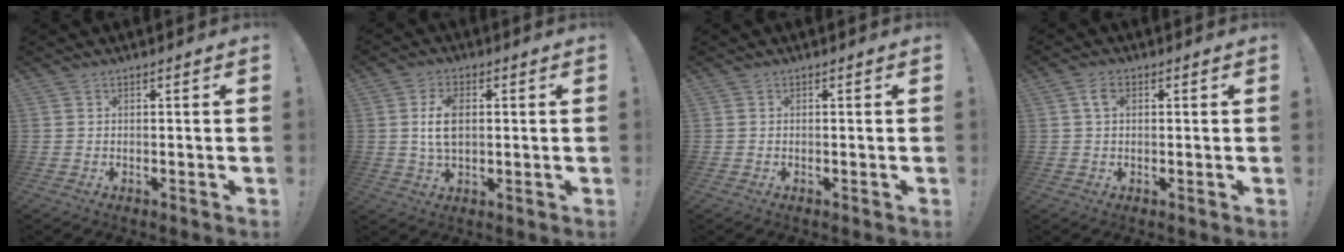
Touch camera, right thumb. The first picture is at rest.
{"total": 7.7, "force": [0.8, 4.5, 6.2], "torque": [-0.112, 0.002, 0.012]}
{"total": 0.0}
{"total": 3.5, "force": [1.1, 2.1, 2.6], "torque": [-0.045, 0.004, 0.018]}